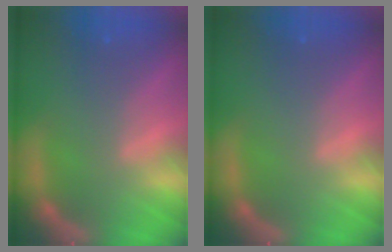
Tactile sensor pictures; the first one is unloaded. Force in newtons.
{"total": 0.0}